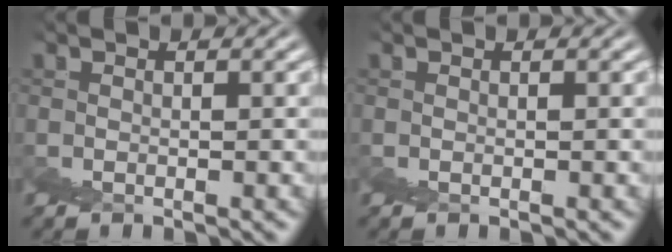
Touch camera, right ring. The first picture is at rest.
{"total": 0.0}